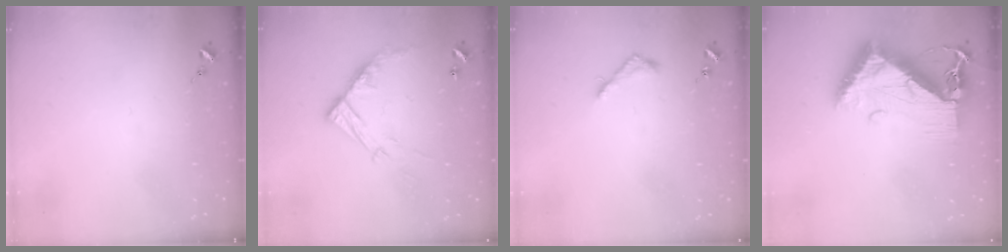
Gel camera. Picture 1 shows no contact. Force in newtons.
{"total": 15.4, "press": 15.3, "slide": 1.3}
{"total": 3.9, "press": 3.9, "slide": 0.3}
{"total": 14.6, "press": 14.6, "slide": 1.4}